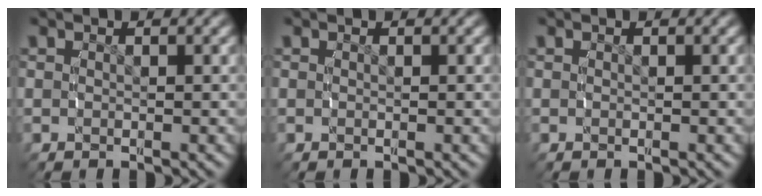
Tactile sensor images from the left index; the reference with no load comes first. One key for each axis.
{"total": 0.0}
{"total": 0.0}